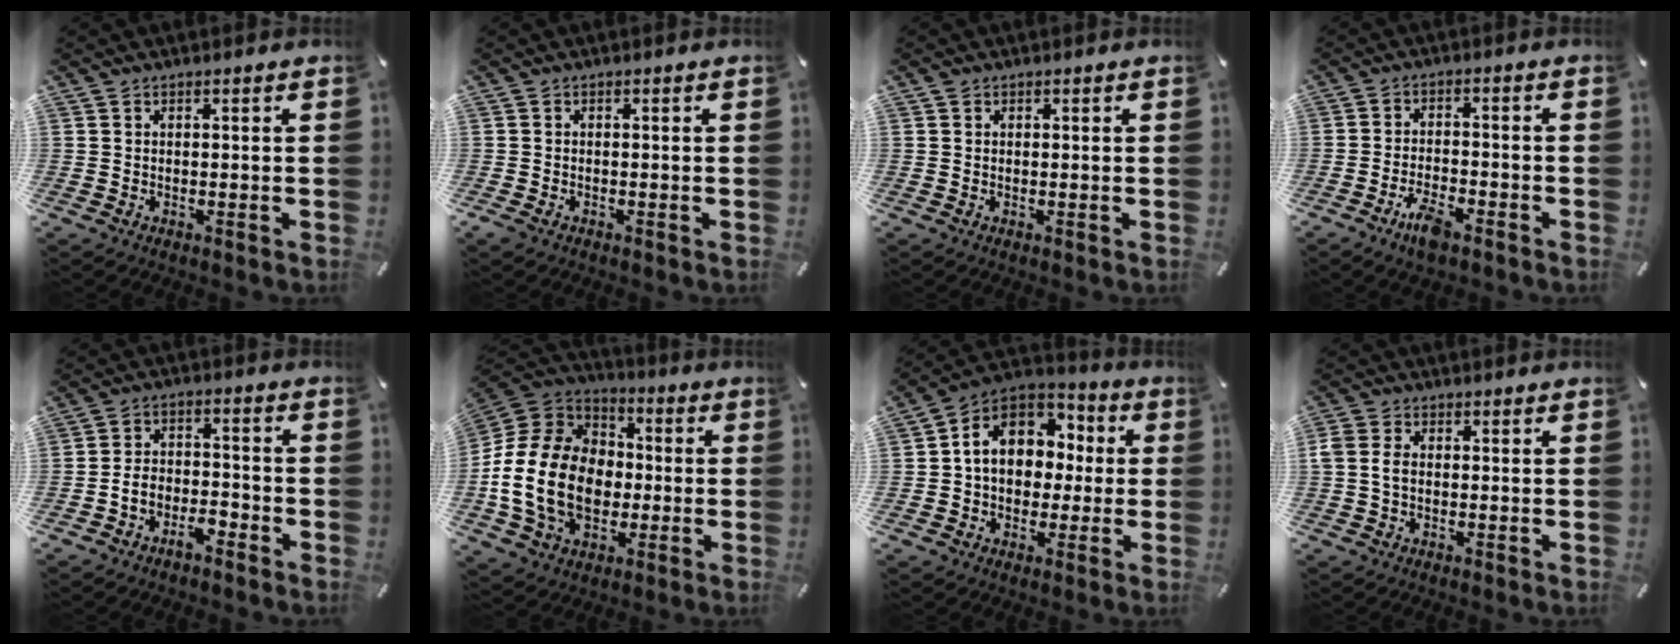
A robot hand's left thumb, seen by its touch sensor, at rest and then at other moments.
{"total": 0.9, "force": [-0.5, 0.6, 0.4], "torque": [-0.006, 0.001, -0.010]}
{"total": 0.7, "force": [0.2, 0.6, 0.2], "torque": [-0.003, 0.004, 0.003]}
{"total": 6.0, "force": [-4.2, 2.2, 3.6], "torque": [-0.080, 0.012, -0.079]}
{"total": 5.6, "force": [-4.3, 2.9, 2.2], "torque": [-0.045, 0.022, -0.083]}
{"total": 20.0, "force": [-3.8, 15.3, 12.4], "torque": [-0.268, 0.025, -0.063]}
{"total": 12.2, "force": [1.3, 10.3, 6.4], "torque": [-0.137, 0.002, 0.024]}
{"total": 3.5, "force": [-0.4, 2.5, 2.4], "torque": [-0.058, 0.002, -0.012]}